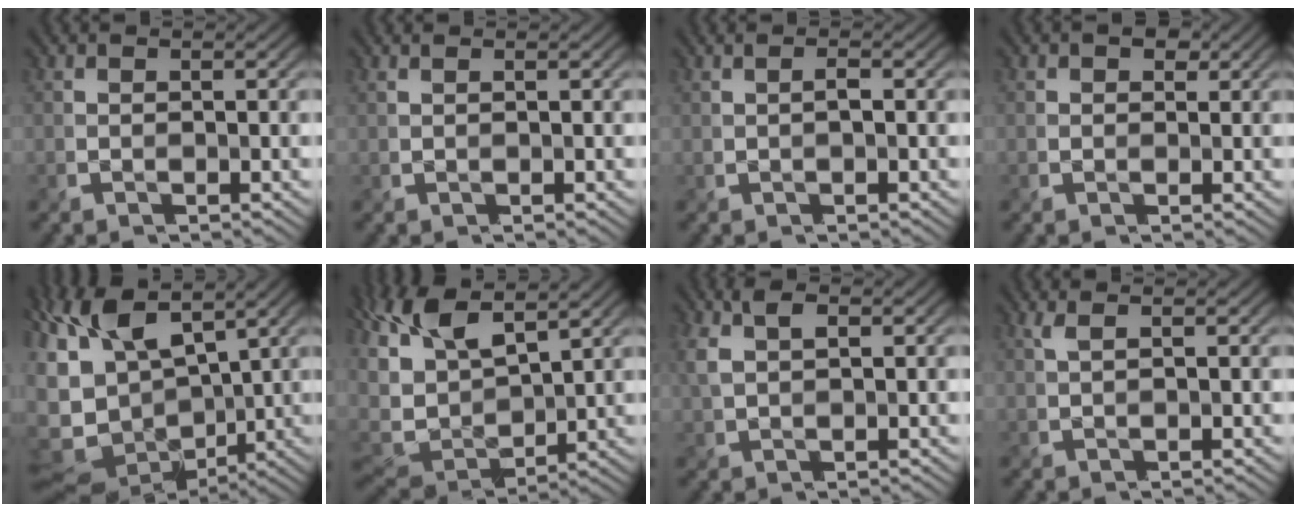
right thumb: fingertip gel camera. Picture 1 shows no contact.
{"total": 0.6, "force": [0.6, 0.0, 0.3], "torque": [-0.011, 0.002, 0.014]}
{"total": 1.1, "force": [-0.1, 0.3, 1.1], "torque": [-0.021, 0.003, -0.003]}
{"total": 2.6, "force": [1.3, 1.9, 1.3], "torque": [-0.024, 0.000, 0.018]}
{"total": 13.5, "force": [3.2, 7.7, 10.6], "torque": [-0.242, -0.001, 0.074]}
{"total": 12.1, "force": [5.0, 5.5, 9.5], "torque": [-0.242, 0.020, 0.085]}
{"total": 4.2, "force": [1.4, 2.2, 3.3], "torque": [-0.078, 0.006, 0.023]}
{"total": 1.4, "force": [0.8, -0.1, 1.2], "torque": [-0.031, 0.004, 0.016]}